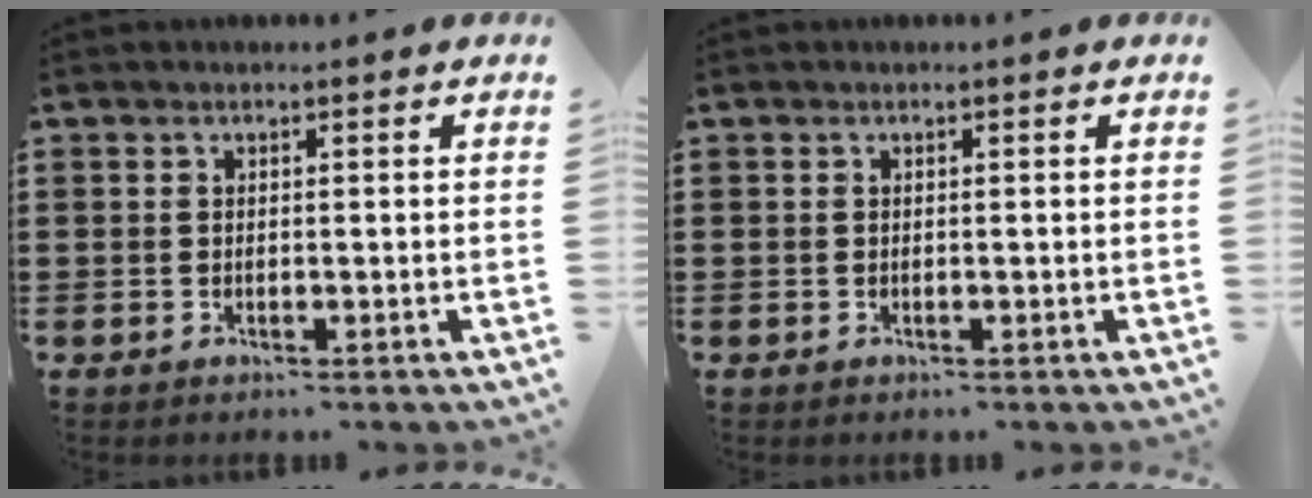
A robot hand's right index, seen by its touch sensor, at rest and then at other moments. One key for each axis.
{"total": 0.0}